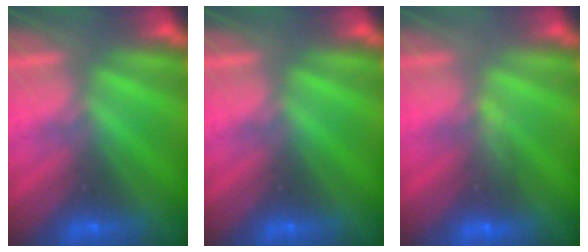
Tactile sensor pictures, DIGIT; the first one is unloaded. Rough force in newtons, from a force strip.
{"total": 0.0}
{"total": 4.6}